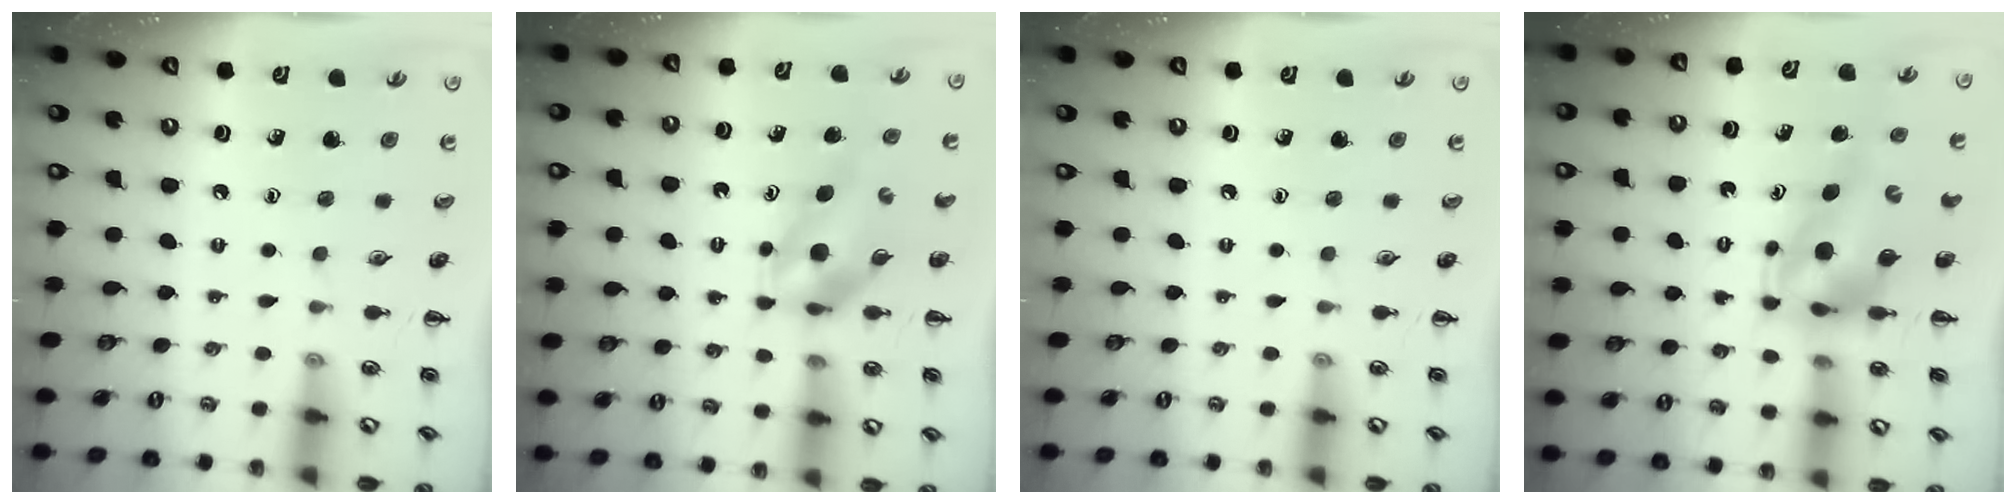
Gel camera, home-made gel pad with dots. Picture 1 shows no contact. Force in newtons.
{"total": 5.3, "press": 5.2, "slide": 0.9}
{"total": 0.0}
{"total": 5.4, "press": 5.2, "slide": 1.6}